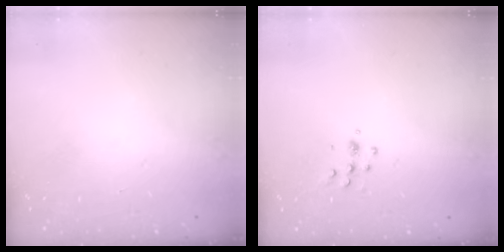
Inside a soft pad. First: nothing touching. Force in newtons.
{"total": 5.4, "press": 5.4, "slide": 0.6}